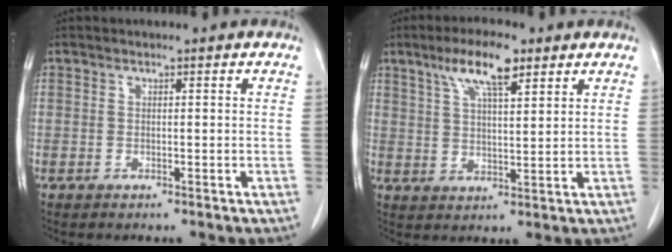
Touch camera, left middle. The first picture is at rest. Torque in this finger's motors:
{"motor_torque": [1.26, -0.88, 0.17, 0.07]}